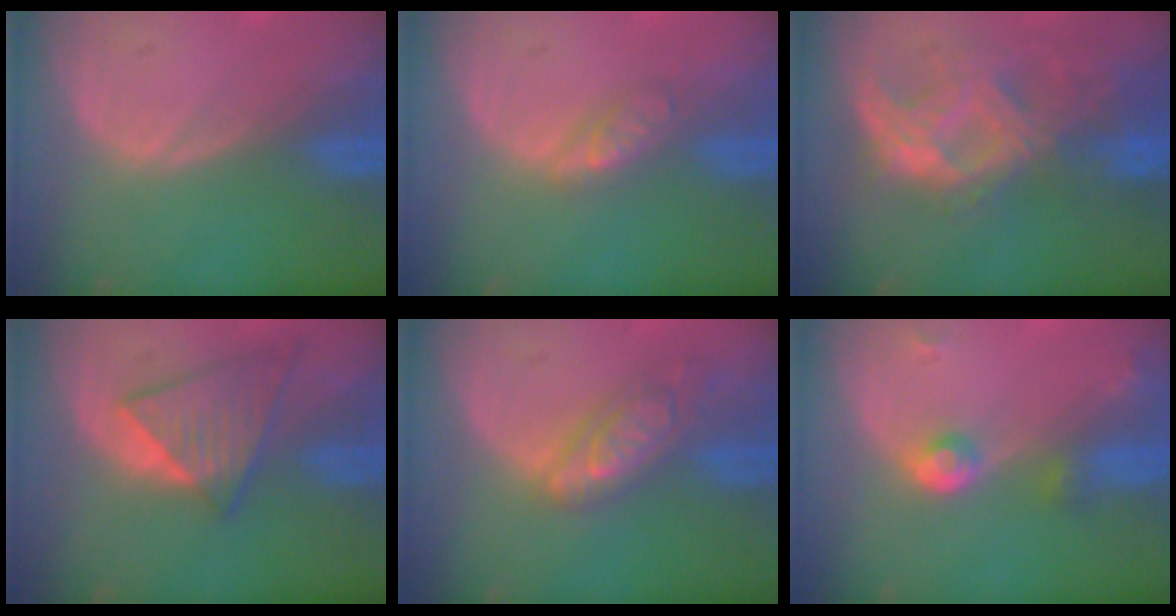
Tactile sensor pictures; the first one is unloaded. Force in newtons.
{"total": 3.1, "press": 3.0, "slide": 0.3}
{"total": 9.3, "press": 8.8, "slide": 2.9}
{"total": 6.5, "press": 6.5, "slide": 0.7}
{"total": 6.3, "press": 6.3, "slide": 0.4}
{"total": 3.8, "press": 3.6, "slide": 1.2}